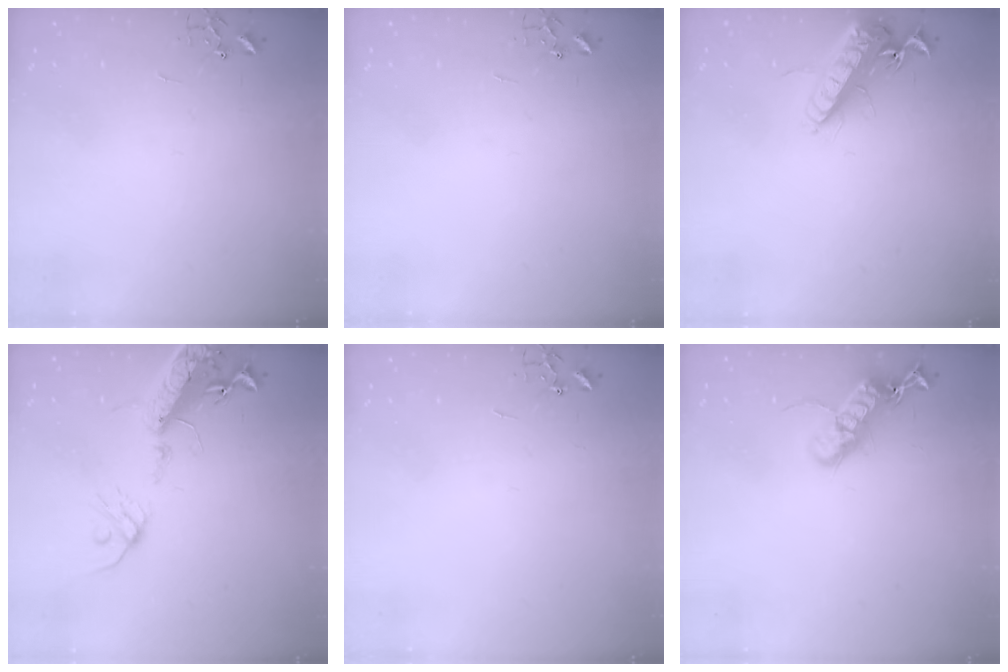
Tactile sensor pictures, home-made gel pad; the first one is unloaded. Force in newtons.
{"total": 0.0}
{"total": 15.8, "press": 15.5, "slide": 3.1}
{"total": 17.4, "press": 16.9, "slide": 4.1}
{"total": 0.0}
{"total": 16.8, "press": 16.7, "slide": 0.8}